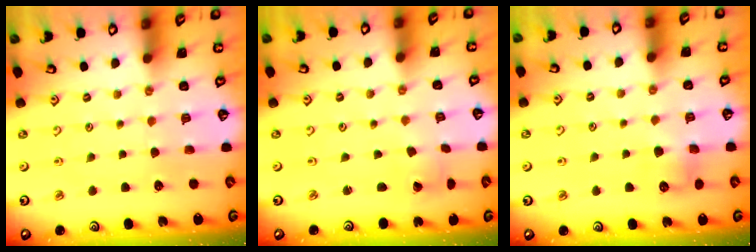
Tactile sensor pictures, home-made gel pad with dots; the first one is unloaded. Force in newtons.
{"total": 0.7, "press": 0.7, "slide": 0.1}
{"total": 5.4, "press": 5.4, "slide": 0.7}